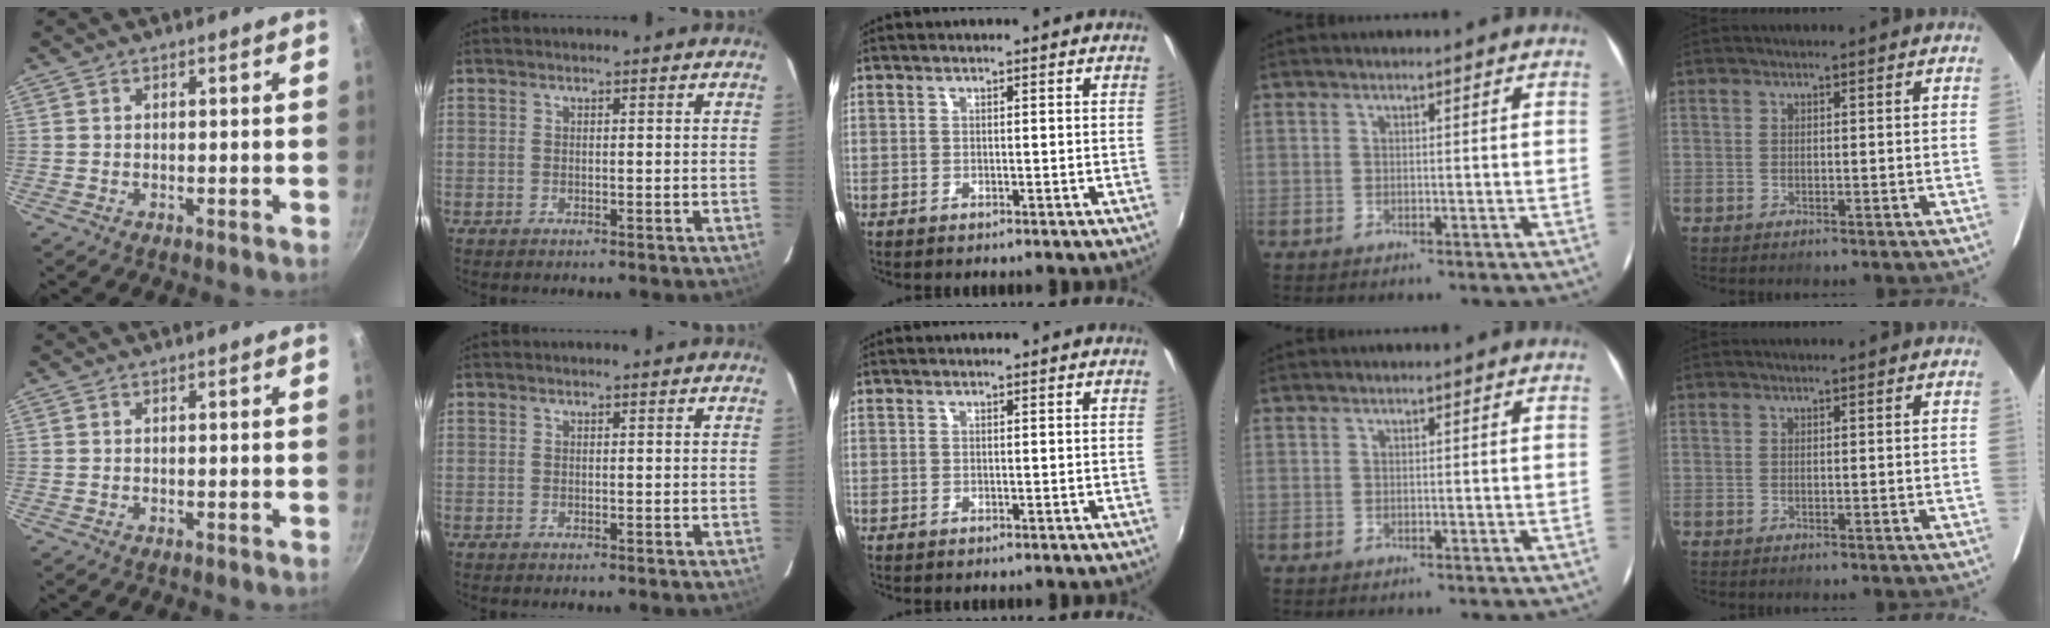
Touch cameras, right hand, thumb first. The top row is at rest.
{}